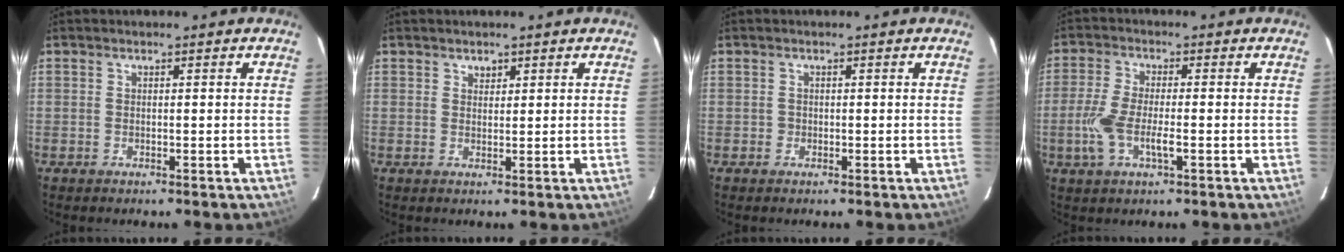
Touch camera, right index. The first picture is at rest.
{"total": 1.3, "force": [0.9, 0.9, 0.3], "torque": [-0.001, 0.003, 0.015]}
{"total": 0.6, "force": [-0.2, 0.6, 0.0], "torque": [0.004, 0.000, -0.003]}
{"total": 7.6, "force": [-2.2, 2.2, 6.9], "torque": [-0.153, -0.005, -0.045]}